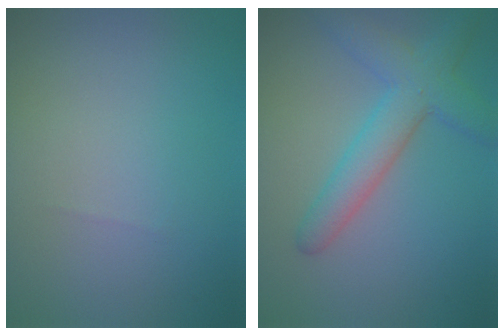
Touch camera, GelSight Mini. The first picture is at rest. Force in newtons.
{"total": 4.5, "press": 4.5, "slide": 0.2}